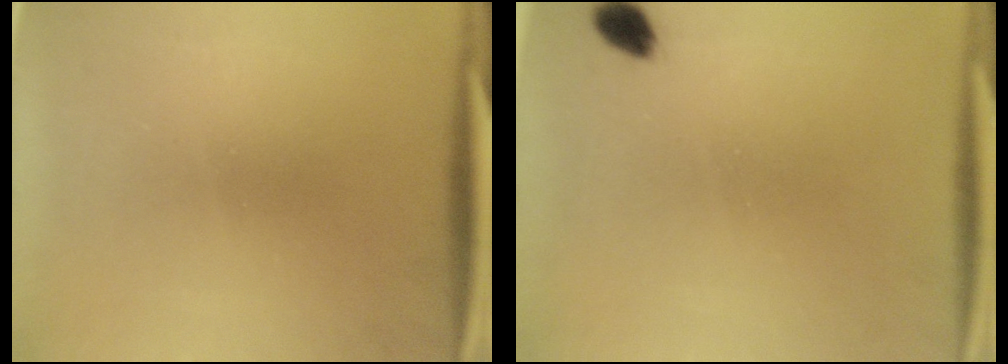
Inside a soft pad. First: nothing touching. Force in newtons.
{"total": 2.6}